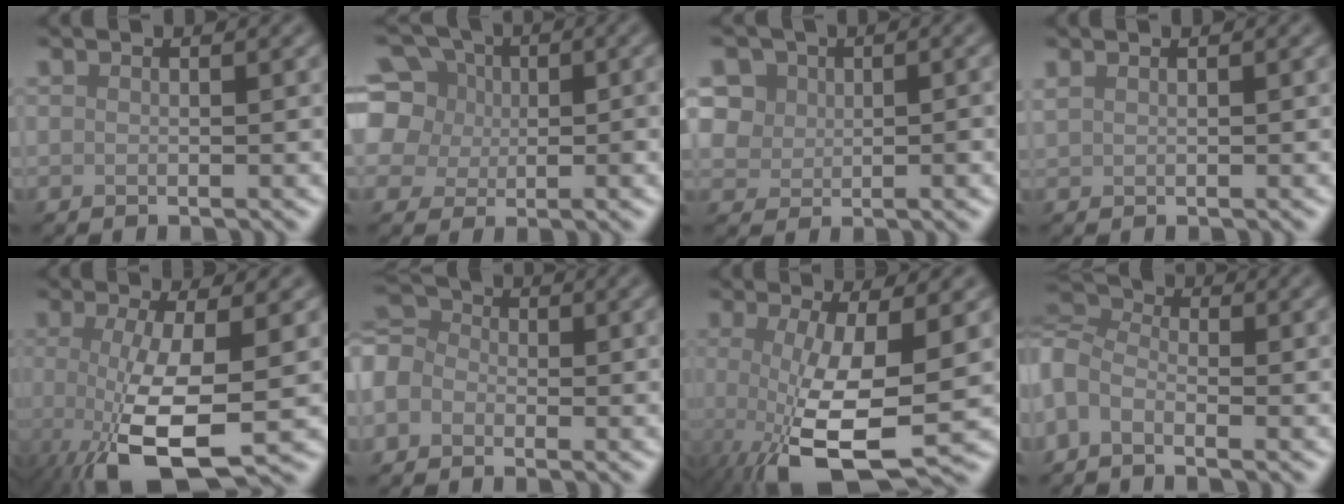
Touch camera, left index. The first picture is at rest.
{"total": 11.2, "force": [3.8, 8.8, 5.9], "torque": [-0.101, 0.040, 0.033]}
{"total": 5.5, "force": [2.1, 4.3, 2.8], "torque": [-0.042, 0.012, 0.023]}
{"total": 0.7, "force": [0.6, 0.2, 0.2], "torque": [-0.007, 0.003, 0.016]}
{"total": 8.1, "force": [-1.5, 2.3, 7.6], "torque": [-0.143, -0.017, -0.027]}
{"total": 3.9, "force": [-1.5, 3.1, 1.8], "torque": [-0.043, 0.005, -0.037]}
{"total": 9.1, "force": [-1.9, 2.7, 8.4], "torque": [-0.159, -0.021, -0.030]}
{"total": 4.8, "force": [-0.7, 3.1, 3.6], "torque": [-0.077, 0.010, -0.025]}